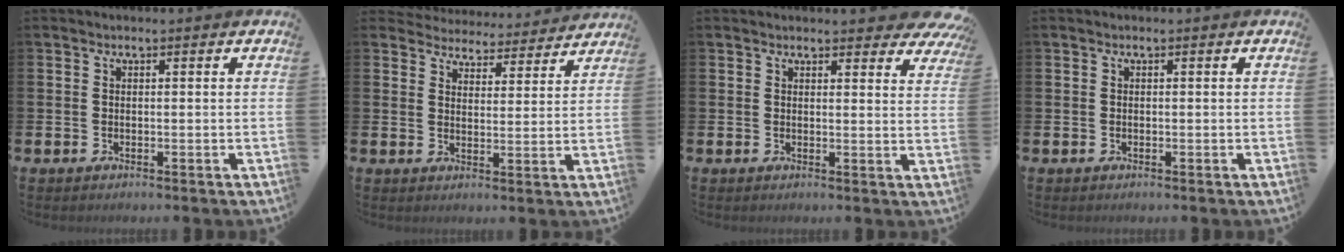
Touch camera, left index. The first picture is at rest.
{"total": 4.7, "force": [4.6, 1.0, -0.3], "torque": [-0.009, -0.045, 0.077]}
{"total": 2.9, "force": [2.8, 0.9, 0.5], "torque": [0.005, -0.017, 0.045]}
{"total": 0.0}